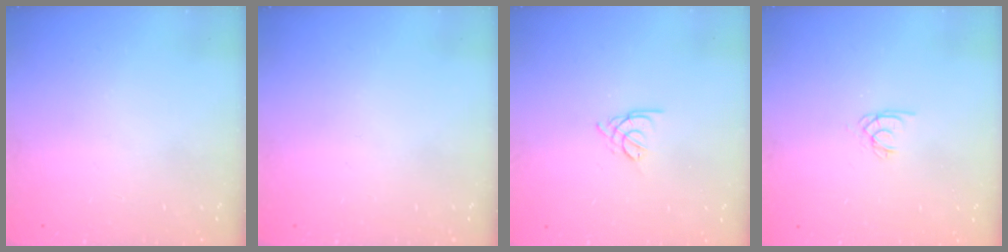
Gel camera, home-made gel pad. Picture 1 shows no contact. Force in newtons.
{"total": 0.0}
{"total": 2.5, "press": 2.5, "slide": 0.7}
{"total": 1.9, "press": 1.9, "slide": 0.2}